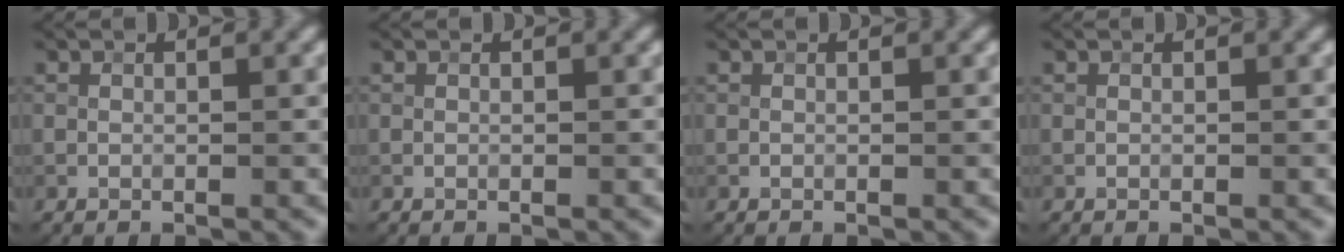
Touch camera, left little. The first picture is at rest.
{"total": 0.0}
{"total": 0.0}
{"total": 0.0}